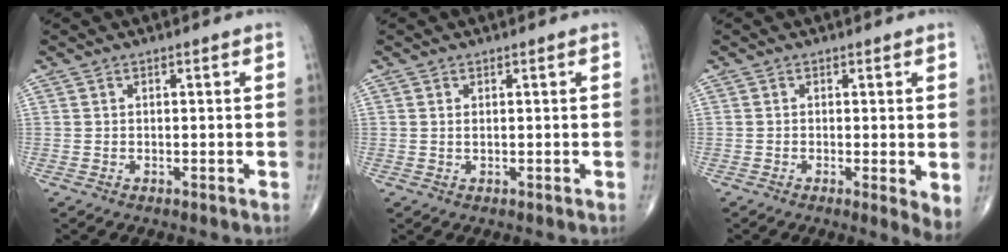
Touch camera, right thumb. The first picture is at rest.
{"total": 0.5, "force": [0.2, 0.2, 0.4], "torque": [-0.009, 0.000, 0.005]}
{"total": 3.8, "force": [-0.2, 0.9, 3.6], "torque": [-0.059, -0.014, -0.009]}